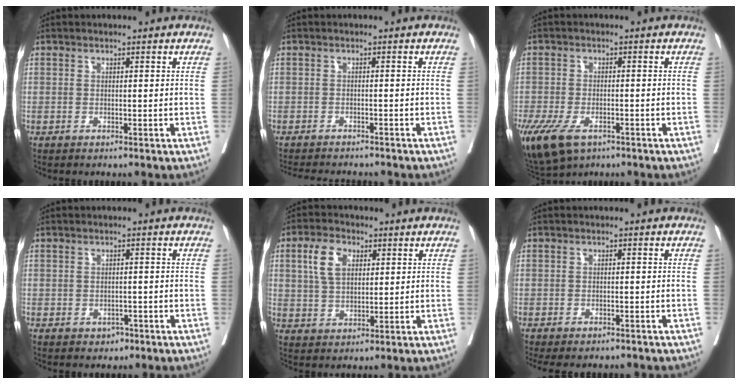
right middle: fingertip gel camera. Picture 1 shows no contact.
{"total": 7.8, "force": [-7.2, 1.2, 2.7], "torque": [-0.031, -0.004, -0.095]}
{"total": 11.6, "force": [-6.9, 5.7, 7.3], "torque": [-0.163, -0.017, -0.108]}
{"total": 1.8, "force": [-0.9, 1.4, 0.8], "torque": [-0.008, 0.003, -0.005]}
{"total": 6.4, "force": [2.2, 3.7, 4.7], "torque": [-0.101, 0.010, 0.045]}
{"total": 5.0, "force": [-4.3, 1.6, 1.9], "torque": [-0.016, 0.002, -0.054]}